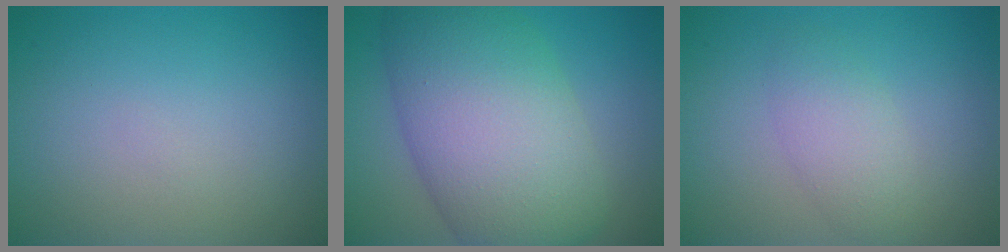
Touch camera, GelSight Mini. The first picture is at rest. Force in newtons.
{"total": 12.1, "press": 12.1, "slide": 0.4}
{"total": 2.6, "press": 2.6, "slide": 0.1}